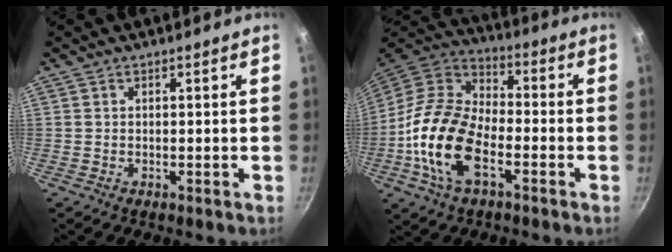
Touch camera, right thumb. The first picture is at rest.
{"total": 18.6, "force": [-5.8, 10.1, 14.4], "torque": [-0.261, 0.034, -0.128]}